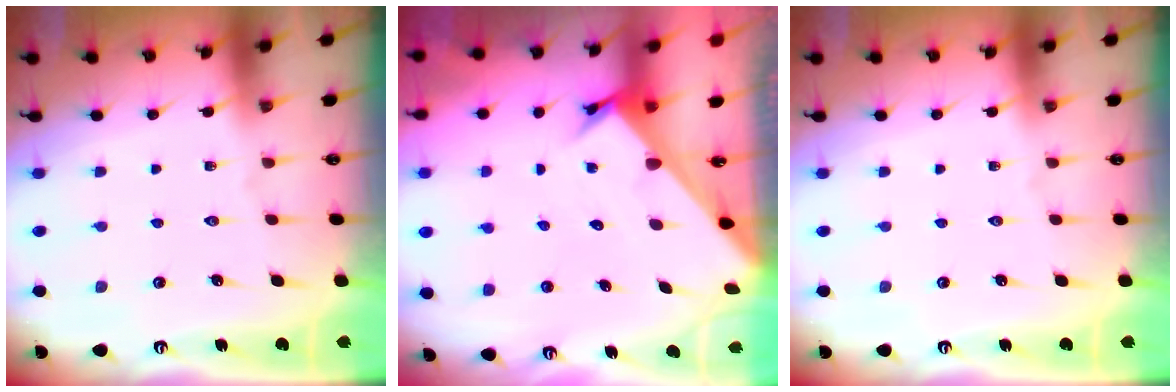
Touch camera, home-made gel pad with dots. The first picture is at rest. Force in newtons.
{"total": 2.6, "press": 2.6, "slide": 0.2}
{"total": 0.0}